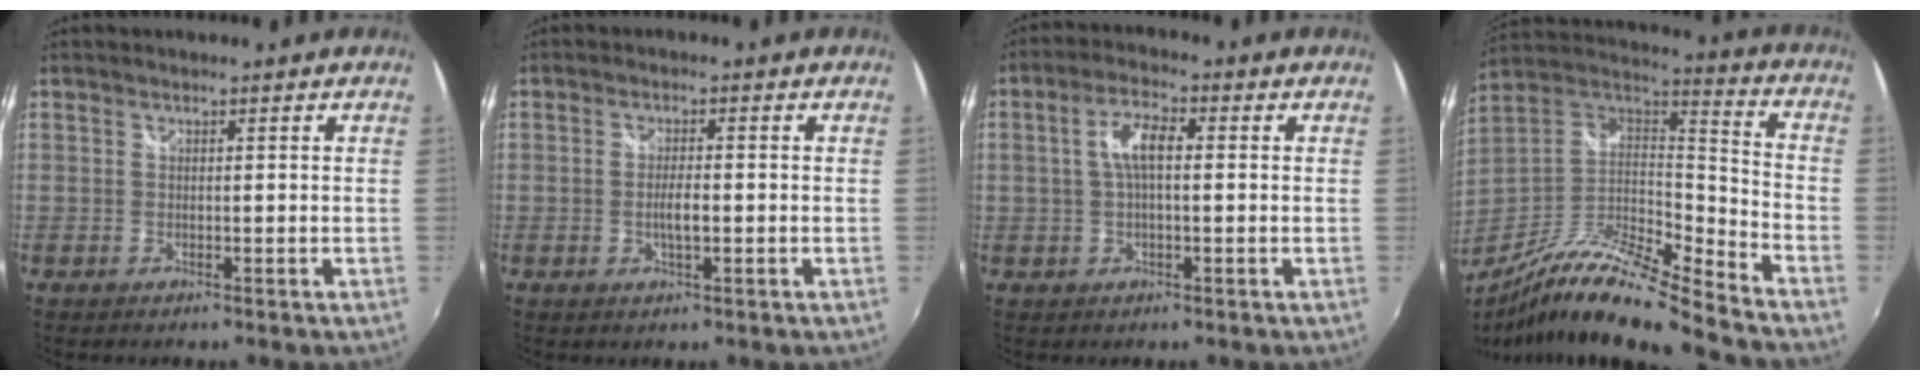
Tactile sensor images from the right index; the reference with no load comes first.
{"total": 2.9, "force": [-0.6, 0.7, 2.7], "torque": [-0.051, -0.002, -0.012]}
{"total": 5.7, "force": [0.5, 2.1, 5.2], "torque": [-0.102, 0.013, 0.008]}
{"total": 19.0, "force": [-14.6, 1.8, 12.1], "torque": [-0.223, -0.029, -0.276]}